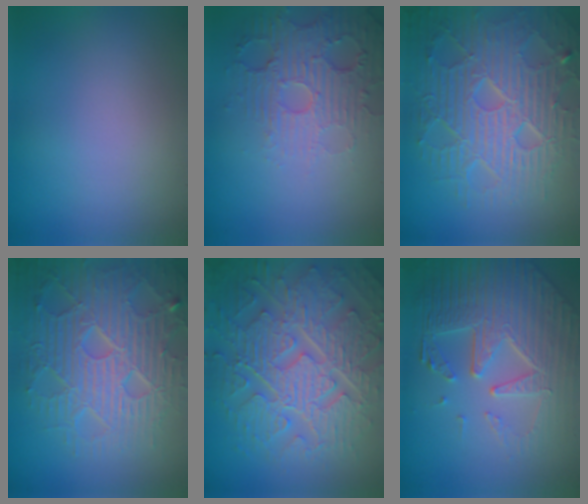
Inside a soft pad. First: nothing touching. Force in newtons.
{"total": 5.5, "press": 3.7, "slide": 4.1}
{"total": 10.4, "press": 6.7, "slide": 8.0}
{"total": 8.8, "press": 6.3, "slide": 6.2}
{"total": 10.8, "press": 7.2, "slide": 8.0}
{"total": 8.2, "press": 5.9, "slide": 5.6}